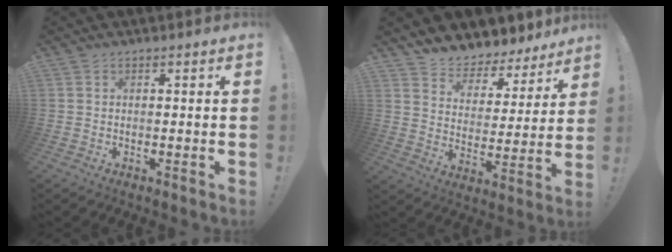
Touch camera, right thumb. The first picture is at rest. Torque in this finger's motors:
{"motor_torque": [-0.71, 1.06, -0.25, 0.49, 0.00]}